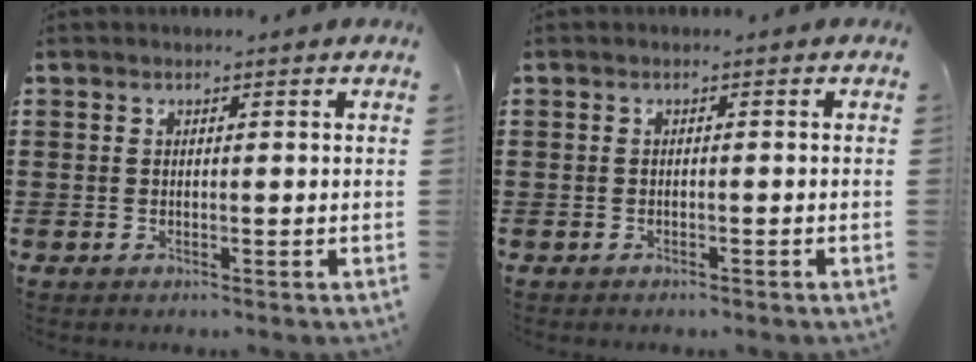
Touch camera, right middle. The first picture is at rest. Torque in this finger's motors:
{"motor_torque": [-0.17, -0.04, -0.07, -0.01]}